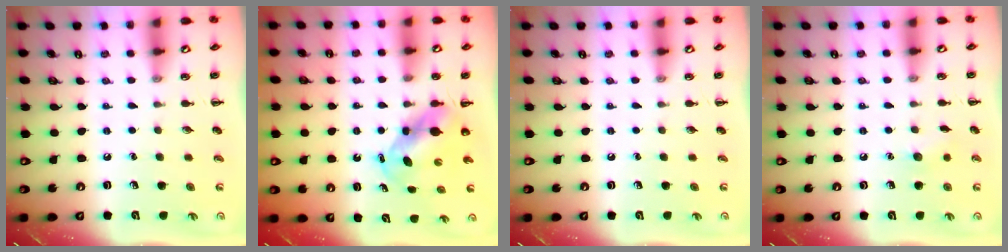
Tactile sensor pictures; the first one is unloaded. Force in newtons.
{"total": 5.3, "press": 5.2, "slide": 1.1}
{"total": 0.0}
{"total": 5.8, "press": 5.6, "slide": 1.6}